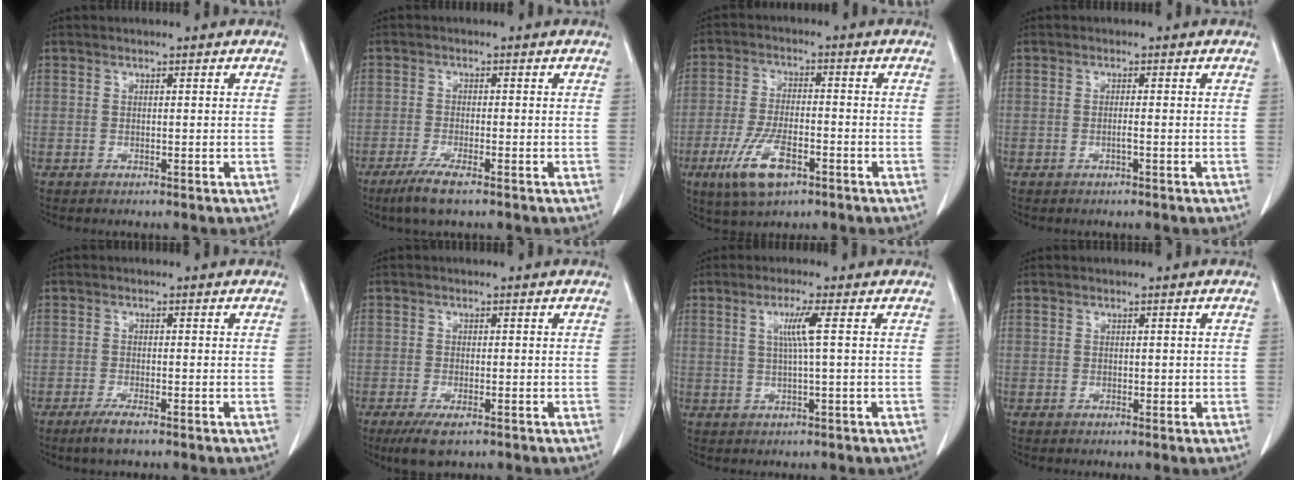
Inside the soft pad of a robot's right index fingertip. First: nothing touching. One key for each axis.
{"total": 4.5, "fx": -3.0, "fy": 0.5, "fz": 3.4, "tx": -0.071, "ty": -0.012, "tz": -0.055}
{"total": 9.1, "fx": -4.5, "fy": 3.2, "fz": 7.2, "tx": -0.151, "ty": -0.010, "tz": -0.078}
{"total": 1.0, "fx": -0.3, "fy": -0.2, "fz": 0.9, "tx": -0.020, "ty": -0.001, "tz": -0.006}
{"total": 2.7, "fx": -1.9, "fy": 0.2, "fz": 2.0, "tx": -0.043, "ty": -0.006, "tz": -0.037}
{"total": 4.2, "fx": -2.6, "fy": 1.2, "fz": 3.1, "tx": -0.060, "ty": -0.010, "tz": -0.040}
{"total": 3.9, "fx": 0.9, "fy": -0.8, "fz": 3.7, "tx": -0.075, "ty": 0.001, "tz": 0.017}
{"total": 0.7, "fx": 0.0, "fy": 0.5, "fz": 0.5, "tx": -0.007, "ty": -0.001, "tz": 0.001}